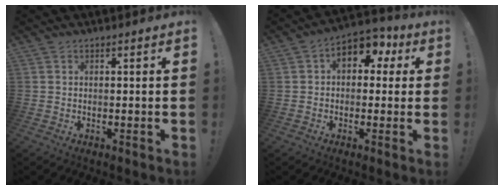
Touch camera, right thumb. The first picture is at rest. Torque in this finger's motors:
{"motor_torque": [0.90, 1.72, 0.44, -0.30, -0.01]}